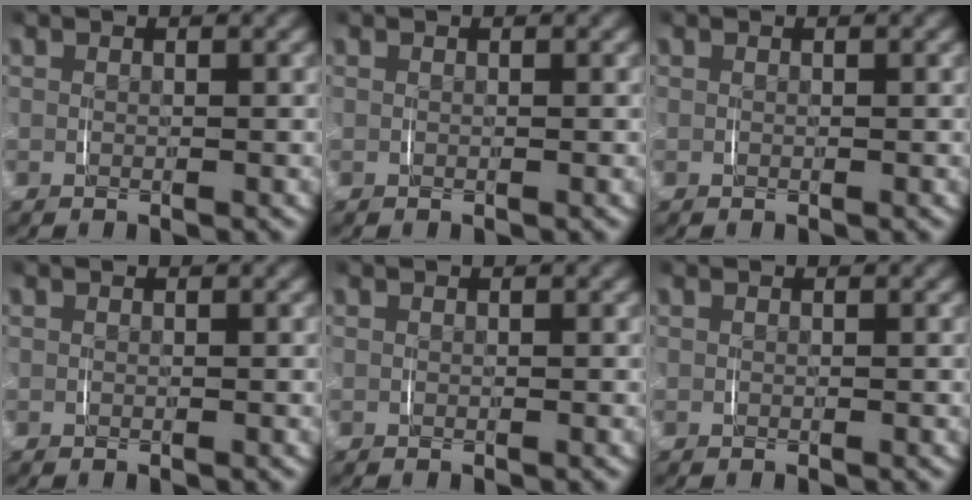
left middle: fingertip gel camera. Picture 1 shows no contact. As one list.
[{"total": 0.0}, {"total": 0.0}, {"total": 0.0}, {"total": 0.0}, {"total": 0.0}]